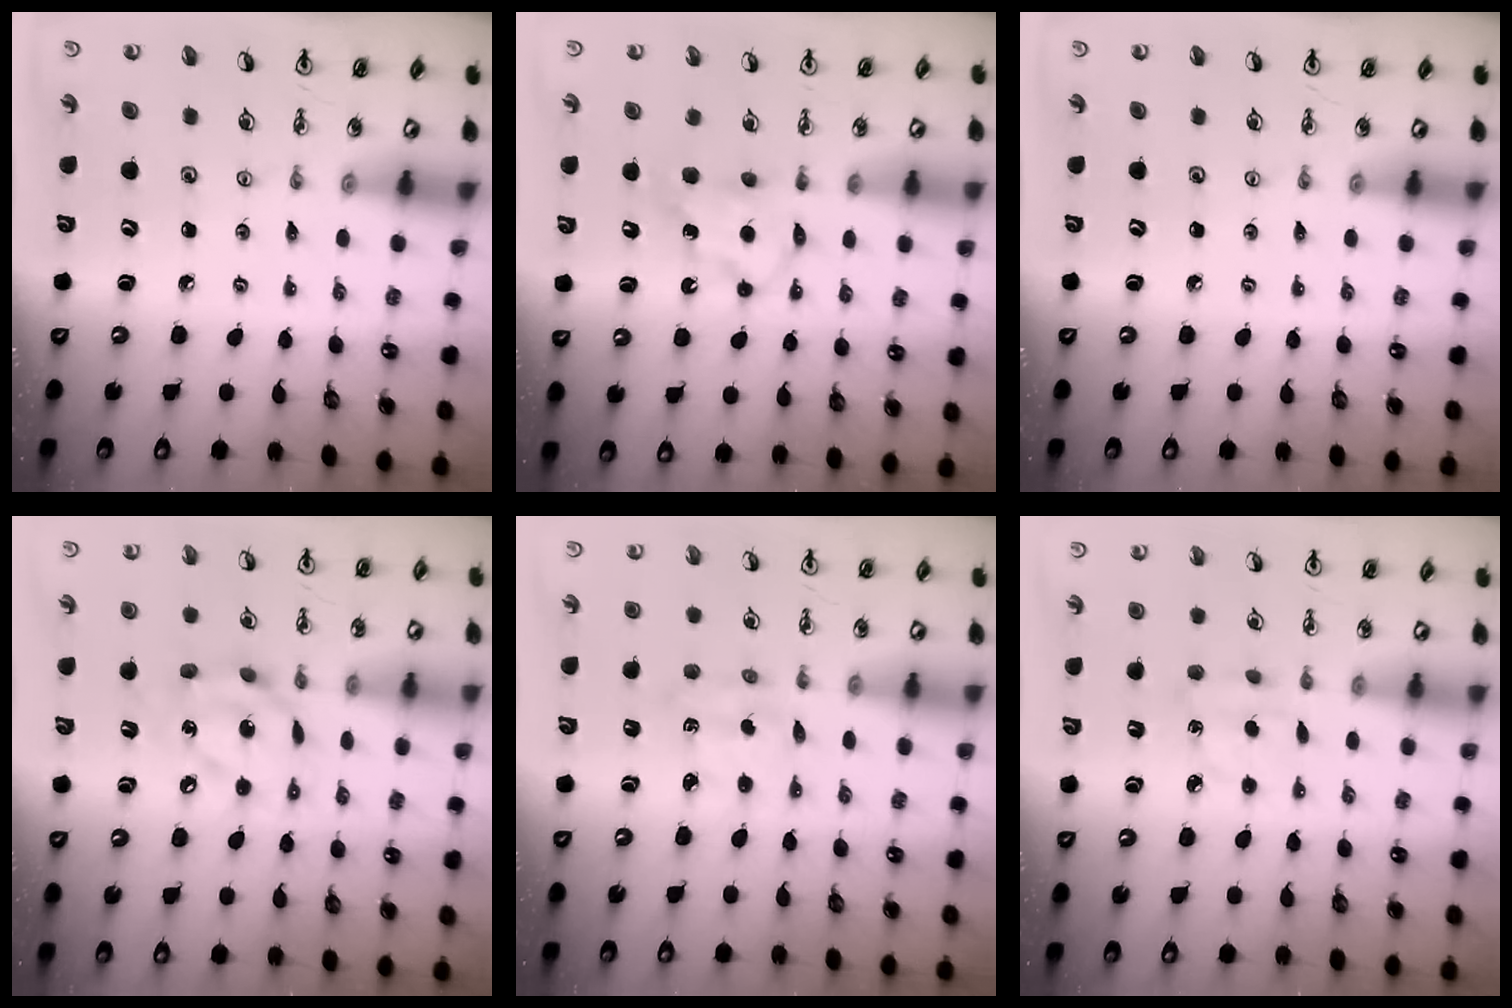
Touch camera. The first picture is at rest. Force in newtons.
{"total": 6.4, "press": 6.4, "slide": 0.3}
{"total": 0.0}
{"total": 13.4, "press": 13.4, "slide": 1.3}
{"total": 2.0, "press": 1.9, "slide": 0.5}
{"total": 4.3, "press": 4.3, "slide": 0.5}